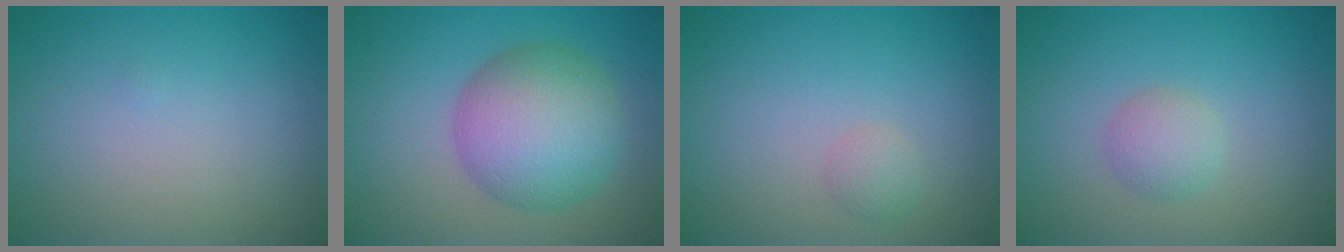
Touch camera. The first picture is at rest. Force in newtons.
{"total": 8.2, "press": 8.2, "slide": 0.5}
{"total": 1.1, "press": 1.1, "slide": 0.1}
{"total": 2.0, "press": 2.0, "slide": 0.0}